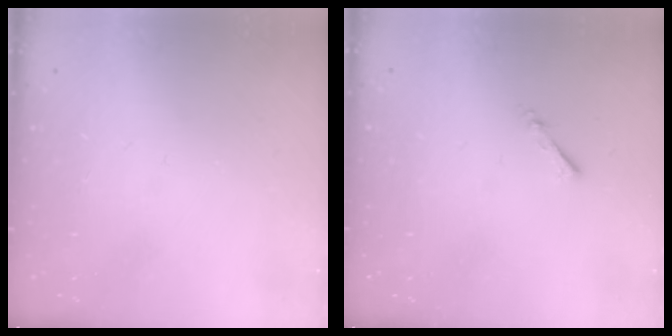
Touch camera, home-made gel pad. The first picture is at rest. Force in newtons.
{"total": 1.3, "press": 1.2, "slide": 0.3}